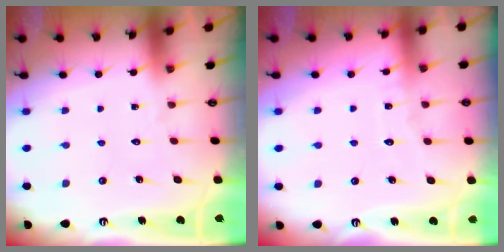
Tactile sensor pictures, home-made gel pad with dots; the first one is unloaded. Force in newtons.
{"total": 2.5, "press": 2.5, "slide": 0.2}